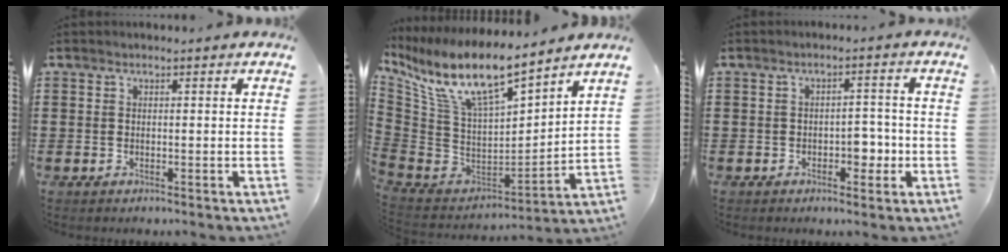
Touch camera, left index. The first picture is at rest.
{"total": 12.3, "force": [8.7, 2.9, 8.2], "torque": [-0.189, -0.061, 0.152]}
{"total": 3.9, "force": [-1.4, 2.2, 2.9], "torque": [-0.047, 0.001, -0.030]}